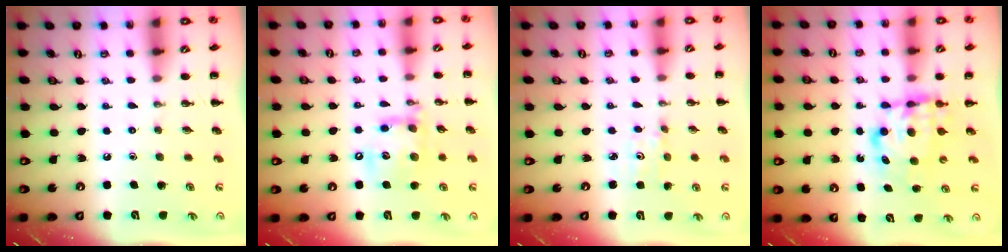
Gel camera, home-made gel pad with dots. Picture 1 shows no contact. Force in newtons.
{"total": 14.6, "press": 14.3, "slide": 2.8}
{"total": 2.6, "press": 2.5, "slide": 0.8}
{"total": 6.9, "press": 6.8, "slide": 1.1}